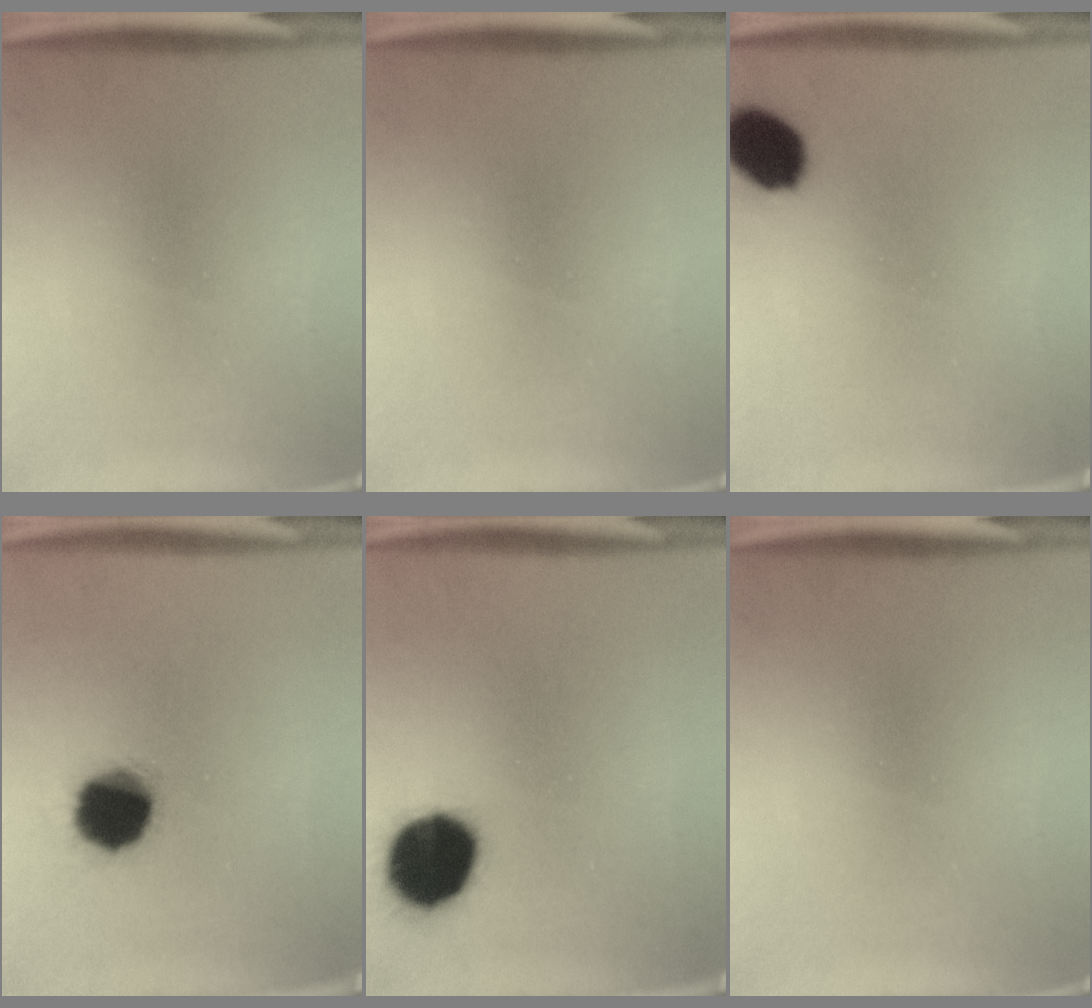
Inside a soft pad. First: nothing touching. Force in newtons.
{"total": 0.0}
{"total": 9.1}
{"total": 14.2}
{"total": 14.7}
{"total": 0.0}